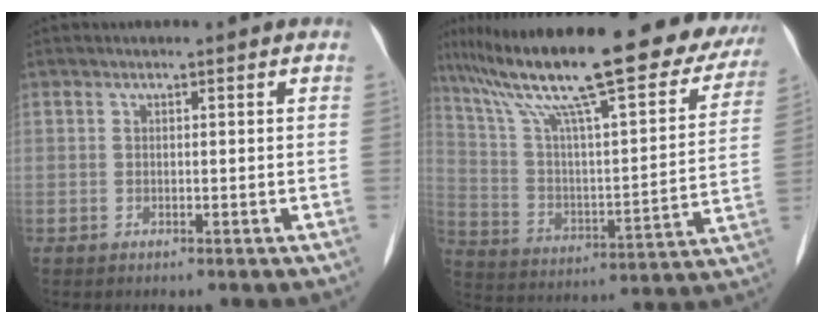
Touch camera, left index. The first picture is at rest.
{"total": 31.4, "force": [24.8, 5.8, 18.5], "torque": [-0.300, 0.005, 0.351]}